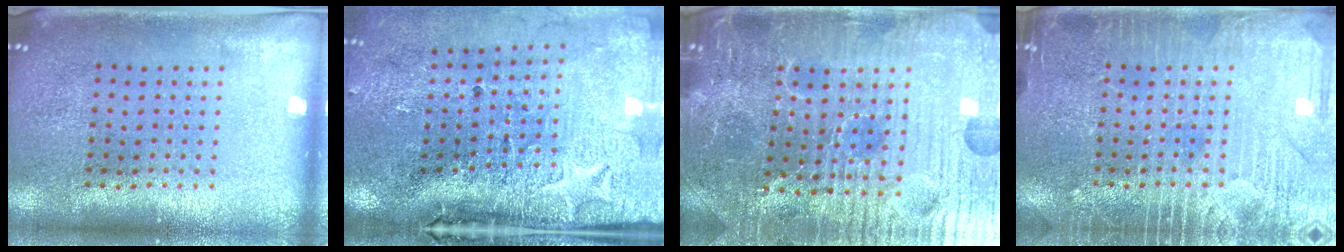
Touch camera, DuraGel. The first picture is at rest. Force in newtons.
{"total": 4.8, "press": 3.8, "slide": 3.0}
{"total": 5.2, "press": 5.0, "slide": 1.4}
{"total": 4.7, "press": 4.6, "slide": 0.6}